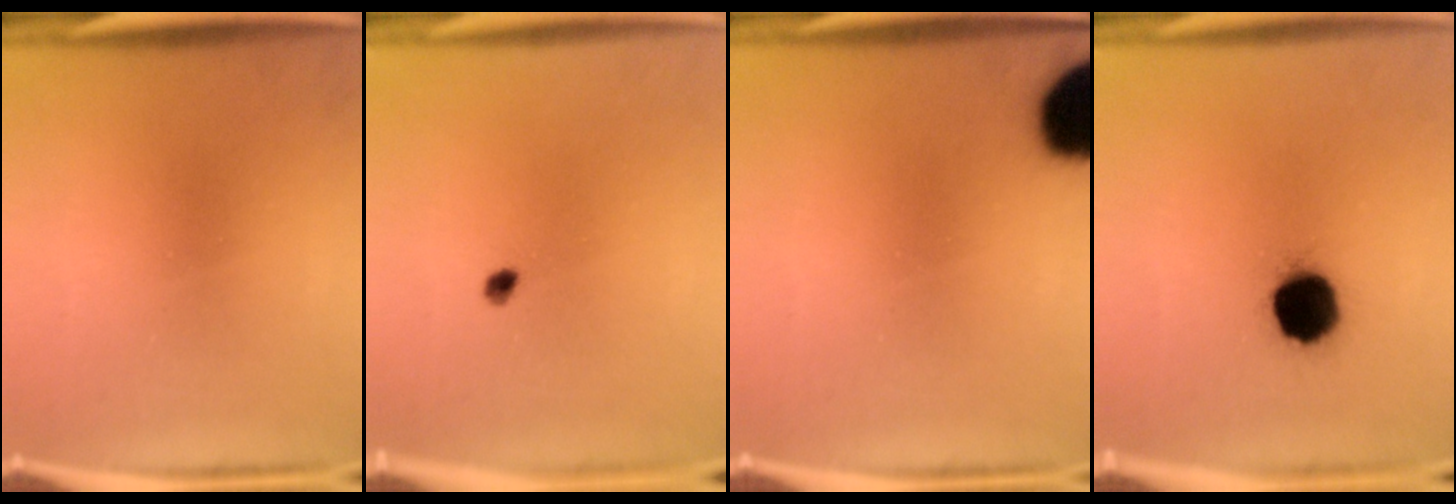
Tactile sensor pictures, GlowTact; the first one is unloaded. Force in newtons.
{"total": 1.2}
{"total": 17.2}
{"total": 12.8}